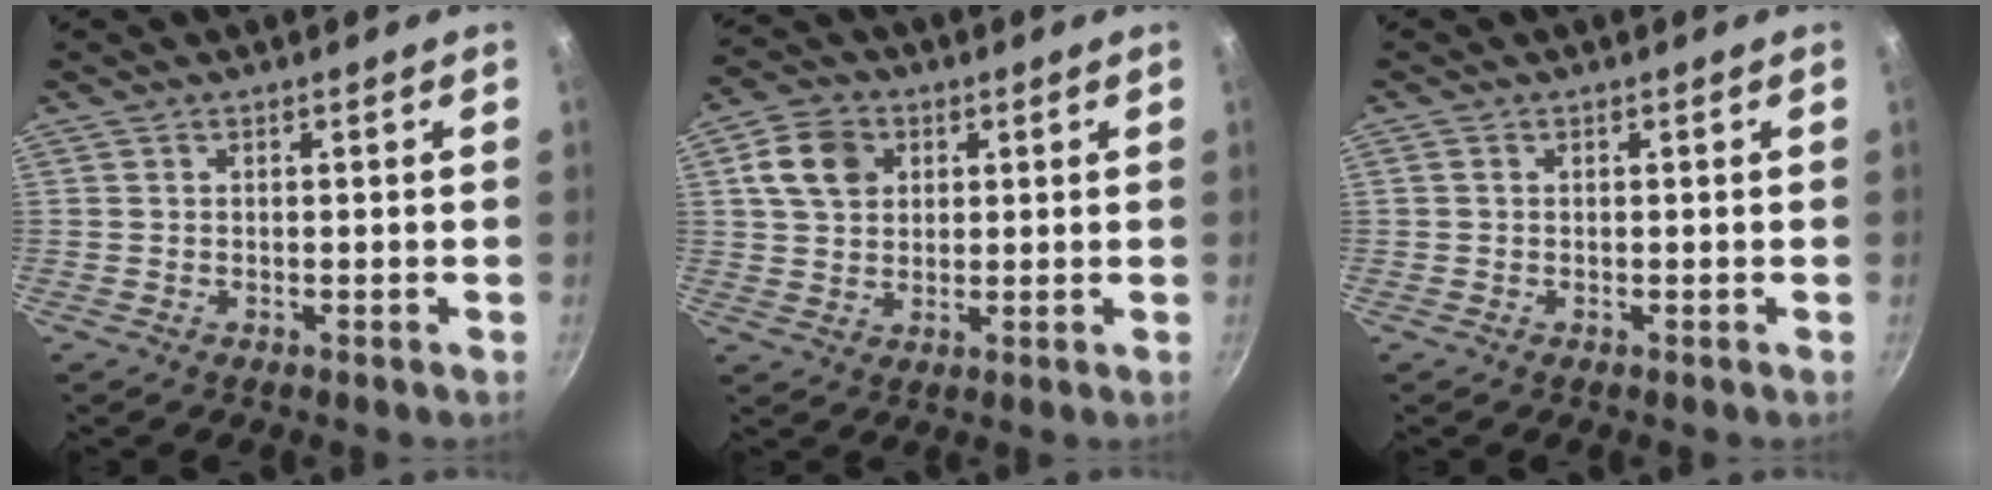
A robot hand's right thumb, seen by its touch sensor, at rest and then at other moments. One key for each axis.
{"total": 8.6, "fx": 2.7, "fy": 6.8, "fz": 4.6, "tx": -0.068, "ty": 0.008, "tz": 0.042}
{"total": 0.6, "fx": 0.1, "fy": 0.5, "fz": 0.3, "tx": -0.005, "ty": 0.003, "tz": 0.001}